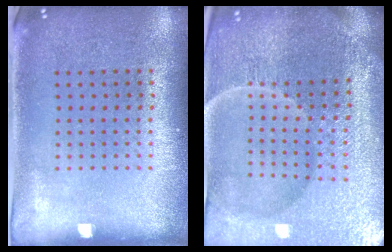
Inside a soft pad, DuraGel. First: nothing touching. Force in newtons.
{"total": 6.1, "press": 5.5, "slide": 2.5}